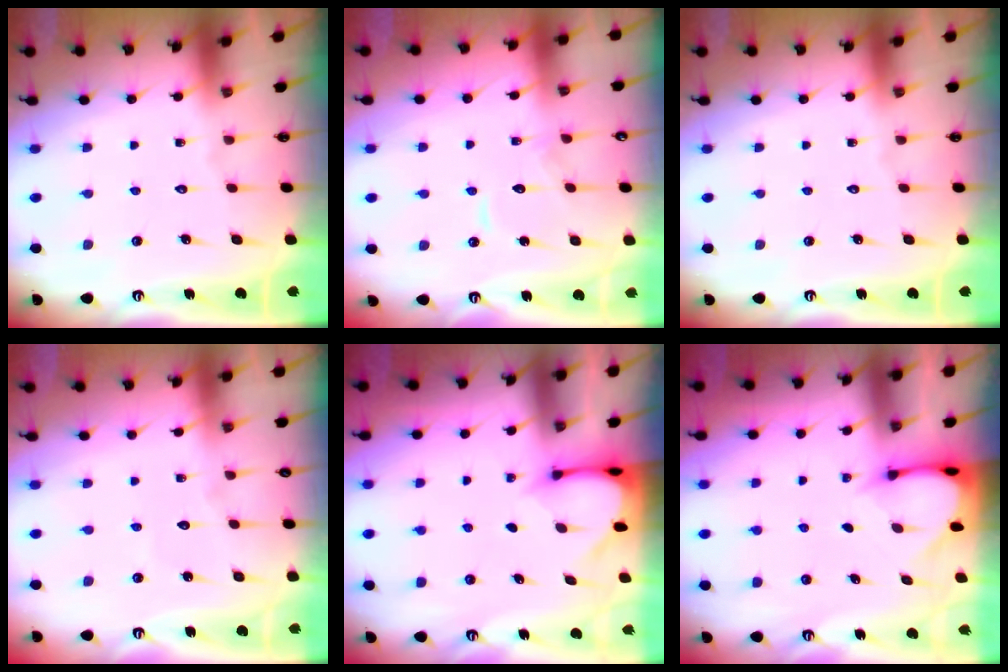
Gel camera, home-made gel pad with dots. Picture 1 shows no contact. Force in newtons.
{"total": 10.7, "press": 10.7, "slide": 0.6}
{"total": 0.0}
{"total": 3.5, "press": 3.5, "slide": 0.3}
{"total": 3.3, "press": 3.3, "slide": 0.3}
{"total": 3.4, "press": 3.4, "slide": 0.2}